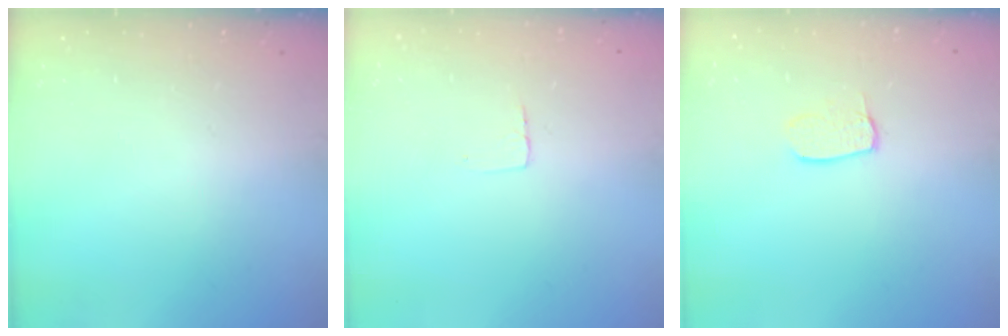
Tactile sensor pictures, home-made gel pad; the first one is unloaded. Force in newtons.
{"total": 2.9, "press": 2.9, "slide": 0.2}
{"total": 6.3, "press": 6.3, "slide": 0.2}